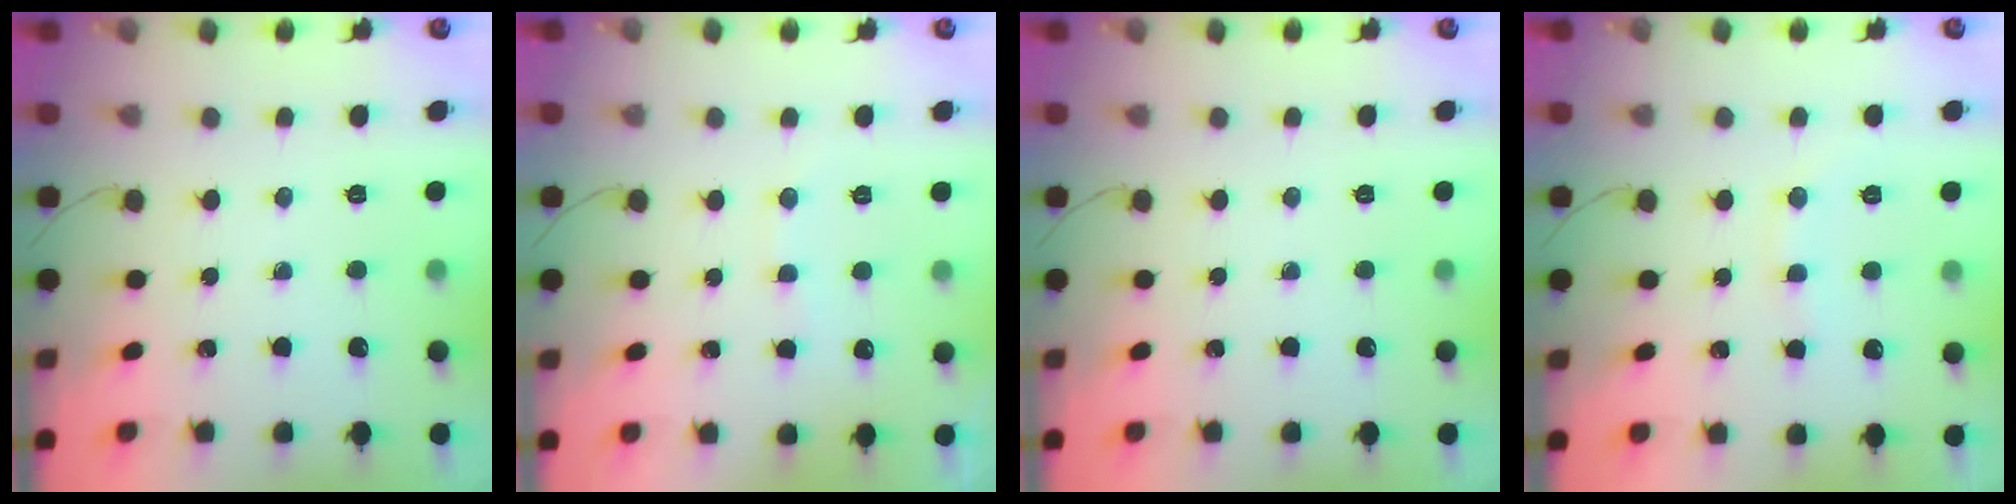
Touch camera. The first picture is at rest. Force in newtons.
{"total": 5.6, "press": 5.5, "slide": 0.8}
{"total": 0.0}
{"total": 7.6, "press": 7.5, "slide": 1.1}